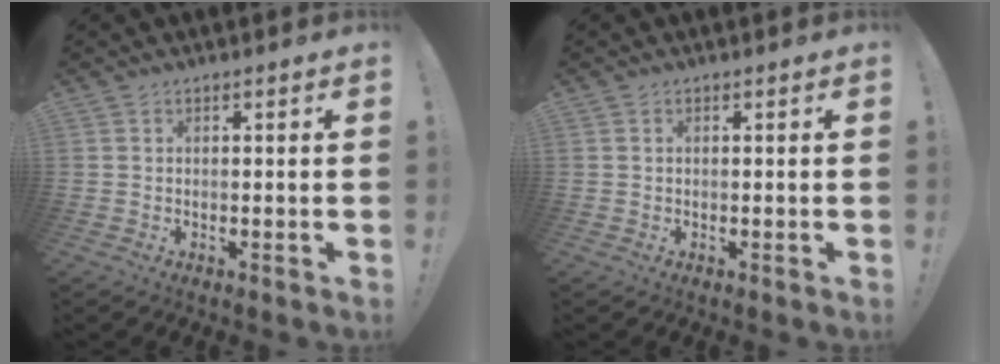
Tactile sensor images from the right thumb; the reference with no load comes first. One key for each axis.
{"total": 0.0}